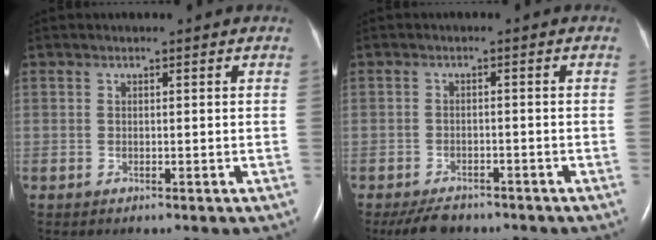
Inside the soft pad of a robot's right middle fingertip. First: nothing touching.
{"total": 5.3, "force": [-4.5, 2.2, 1.8], "torque": [-0.034, -0.008, -0.070]}